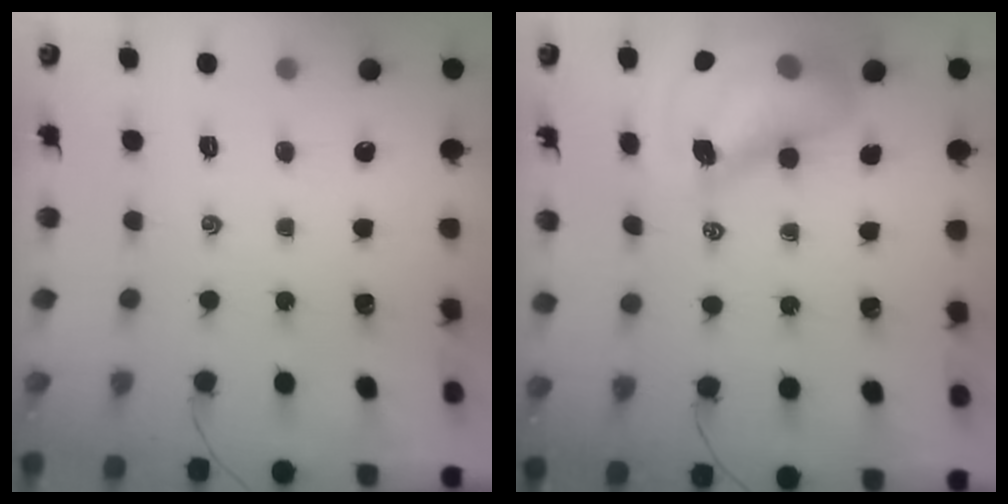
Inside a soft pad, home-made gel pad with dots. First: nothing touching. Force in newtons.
{"total": 16.1, "press": 15.4, "slide": 4.7}